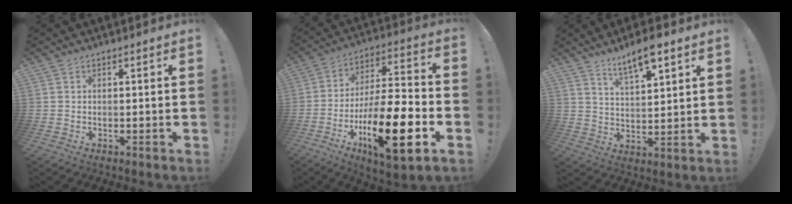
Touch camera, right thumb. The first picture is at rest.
{"total": 23.2, "force": [-8.7, 7.6, 20.1], "torque": [-0.353, 0.044, -0.139]}
{"total": 9.2, "force": [6.9, 2.3, 5.7], "torque": [-0.099, -0.034, 0.120]}